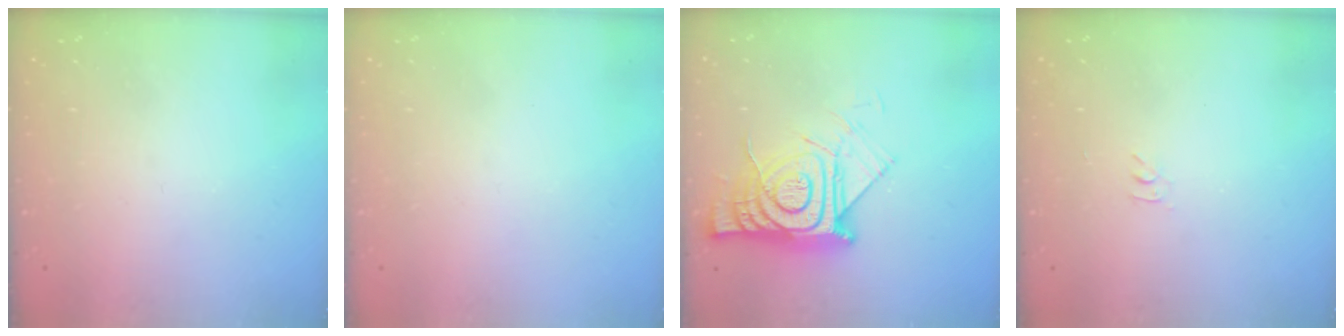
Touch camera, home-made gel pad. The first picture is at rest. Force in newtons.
{"total": 3.5, "press": 3.4, "slide": 0.4}
{"total": 14.2, "press": 14.2, "slide": 1.1}
{"total": 2.8, "press": 2.8, "slide": 0.4}